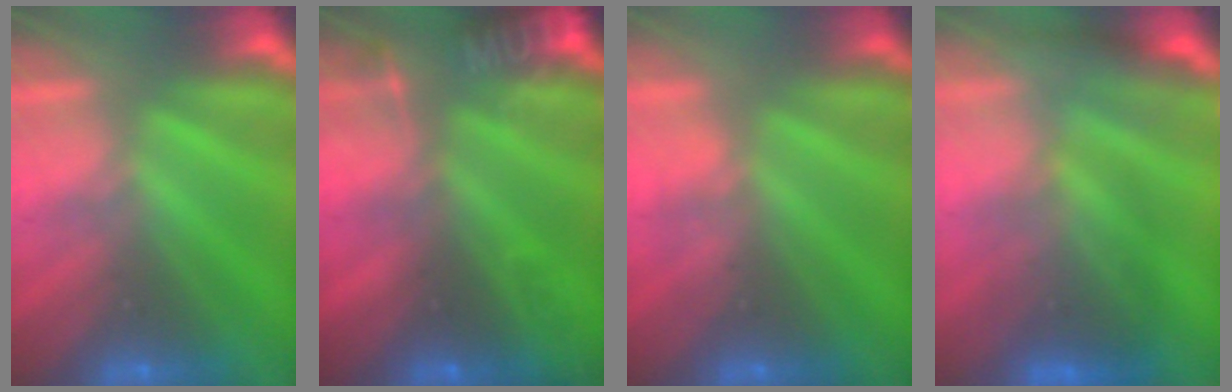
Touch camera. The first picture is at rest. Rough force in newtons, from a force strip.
{"total": 7.7}
{"total": 3.4}
{"total": 2.5}